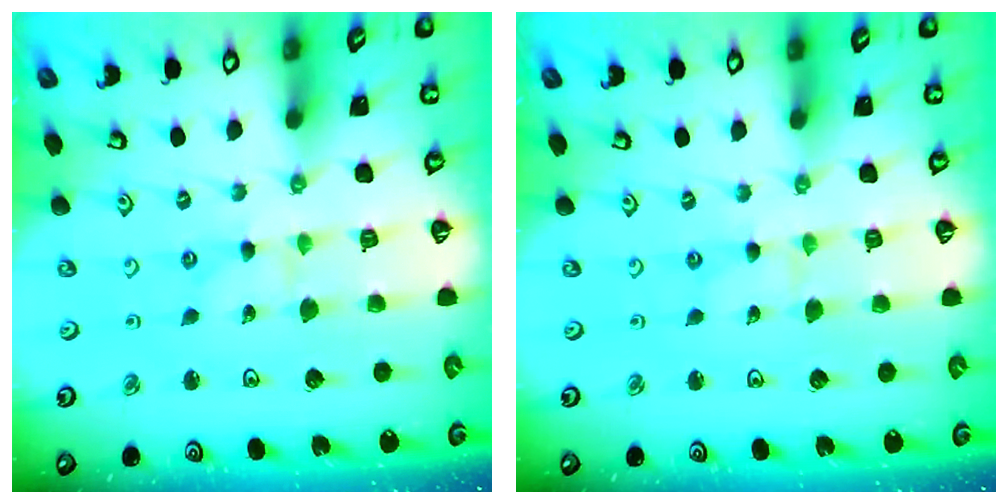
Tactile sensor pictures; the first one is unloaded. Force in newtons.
{"total": 0.0}